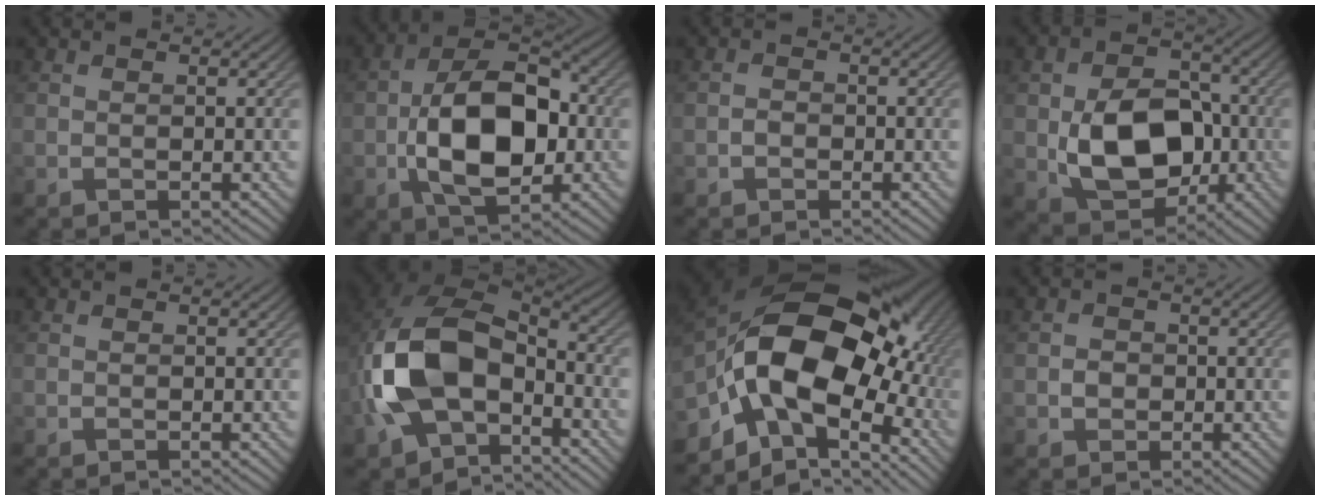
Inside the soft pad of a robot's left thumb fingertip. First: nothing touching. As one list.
[{"total": 12.9, "force": [-2.1, 7.6, 10.2], "torque": [-0.186, 0.002, -0.042]}, {"total": 1.2, "force": [-0.6, 1.0, 0.5], "torque": [-0.007, 0.001, -0.015]}, {"total": 11.9, "force": [-2.2, 8.2, 8.3], "torque": [-0.163, -0.012, -0.033]}, {"total": 0.0}, {"total": 14.7, "force": [-3.5, 9.5, 10.6], "torque": [-0.241, -0.011, -0.069]}, {"total": 18.0, "force": [-2.6, 11.7, 13.4], "torque": [-0.235, -0.004, -0.049]}, {"total": 1.7, "force": [-0.3, 1.5, 0.6], "torque": [-0.009, -0.002, -0.010]}]